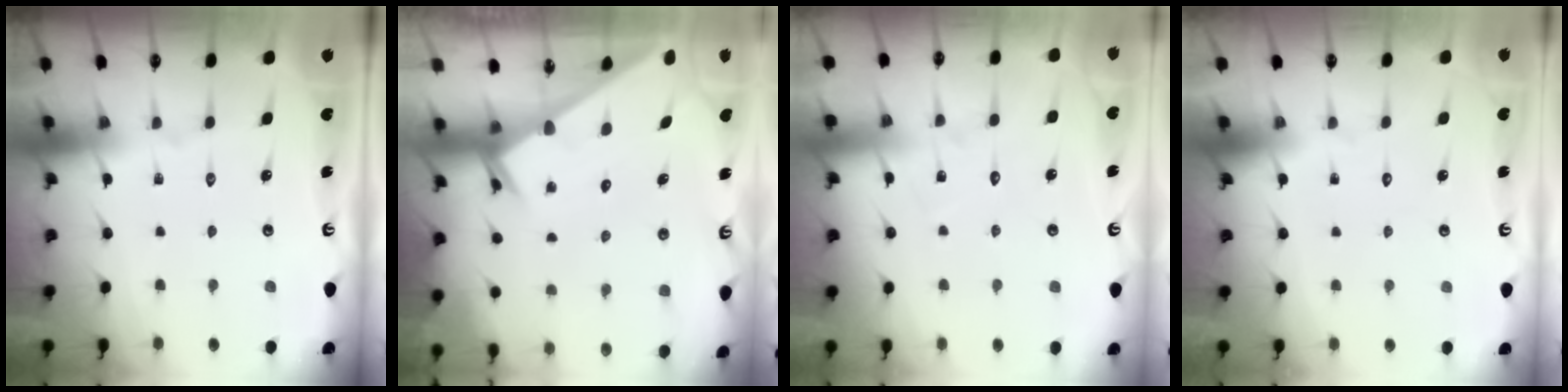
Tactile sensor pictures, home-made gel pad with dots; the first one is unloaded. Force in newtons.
{"total": 2.0, "press": 2.0, "slide": 0.1}
{"total": 6.2, "press": 6.2, "slide": 0.6}
{"total": 1.7, "press": 1.7, "slide": 0.1}